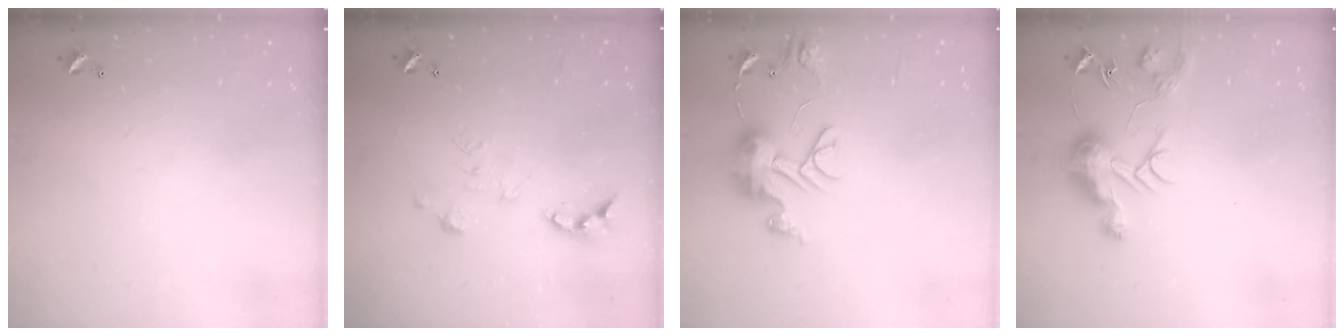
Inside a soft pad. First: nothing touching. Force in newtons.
{"total": 0.0}
{"total": 11.3, "press": 11.3, "slide": 0.9}
{"total": 10.0, "press": 10.0, "slide": 0.3}